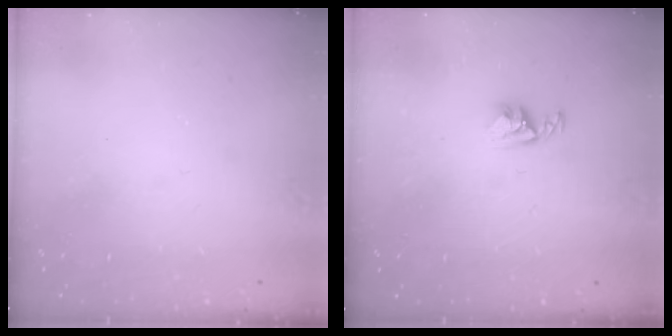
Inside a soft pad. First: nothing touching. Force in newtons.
{"total": 3.5, "press": 3.5, "slide": 0.5}